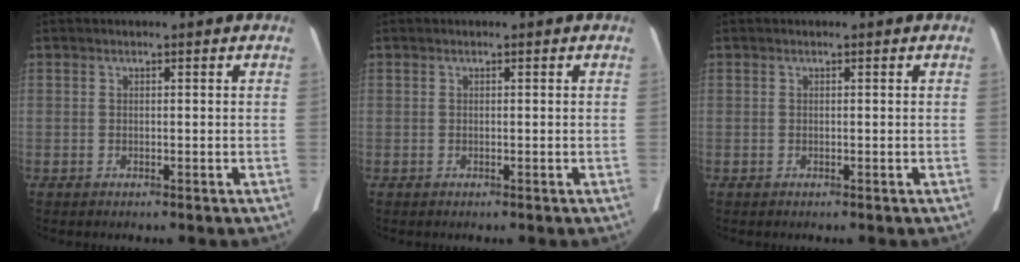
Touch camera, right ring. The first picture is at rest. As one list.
[{"total": 0.0}, {"total": 0.0}]